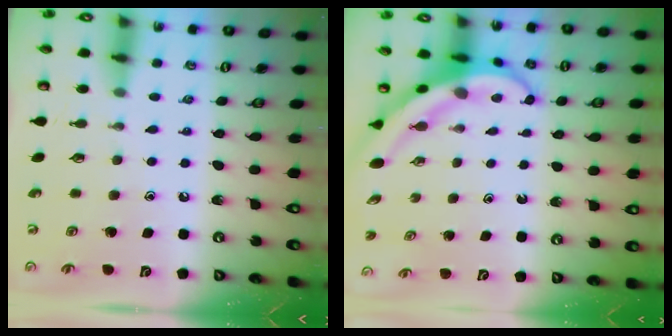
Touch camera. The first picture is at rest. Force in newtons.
{"total": 7.0, "press": 6.9, "slide": 0.7}